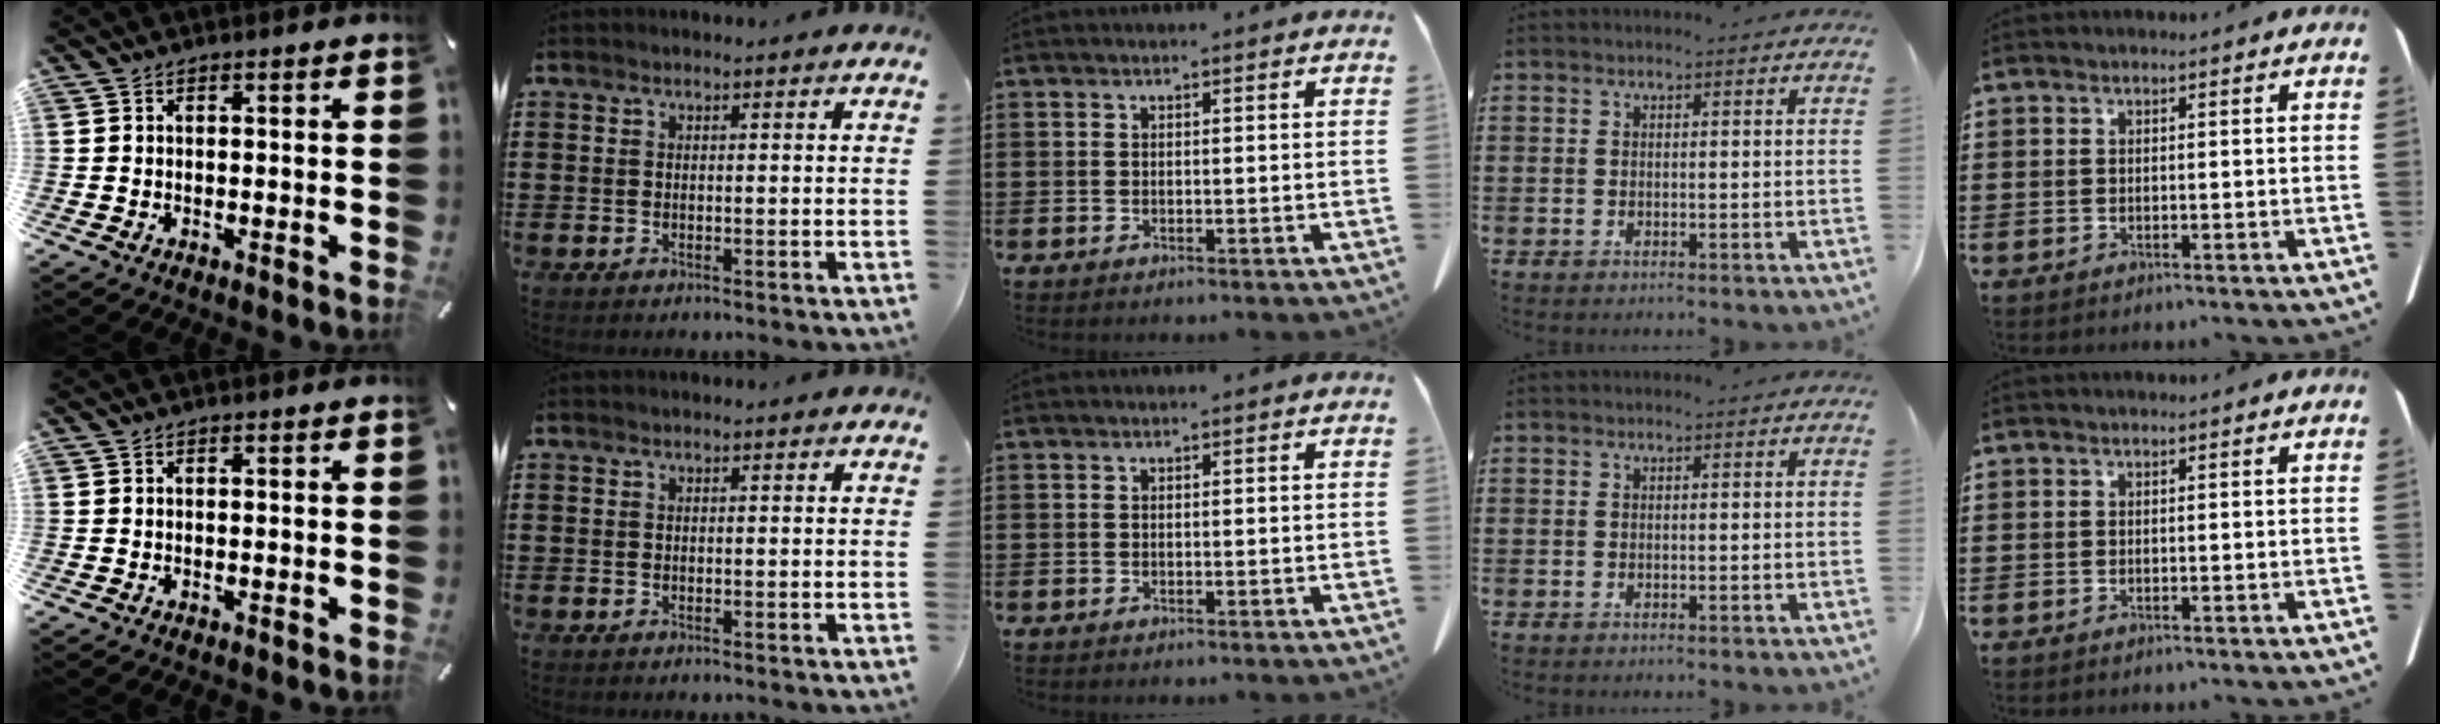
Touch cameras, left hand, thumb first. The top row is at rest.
{}